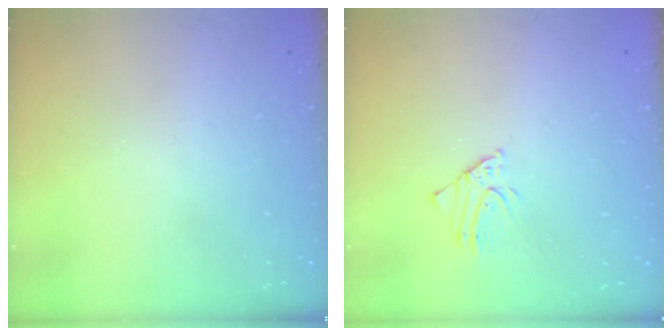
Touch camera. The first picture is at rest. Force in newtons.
{"total": 2.2, "press": 2.2, "slide": 0.2}